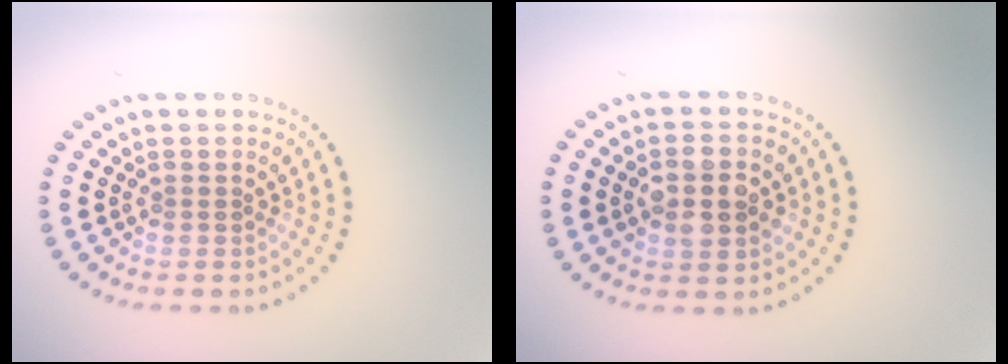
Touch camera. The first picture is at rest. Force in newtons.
{"total": 3.8, "press": 3.8, "slide": 0.2}